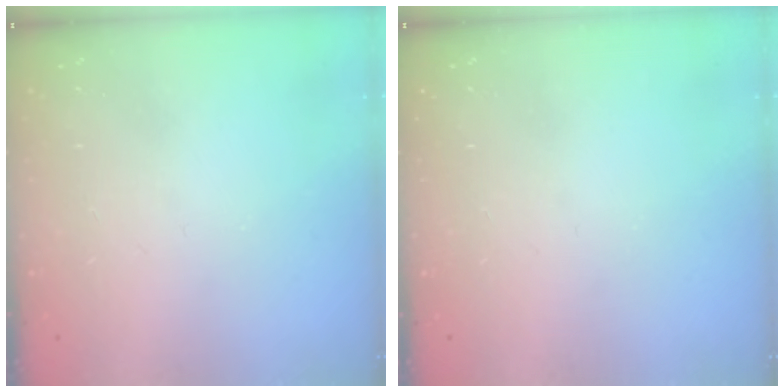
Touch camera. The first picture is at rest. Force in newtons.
{"total": 0.0}